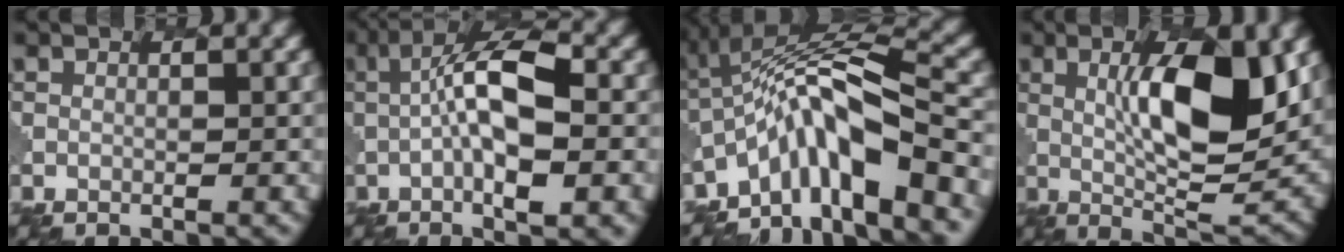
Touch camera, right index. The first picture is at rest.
{"total": 8.7, "force": [-0.5, 2.3, 8.3], "torque": [-0.139, 0.012, -0.008]}
{"total": 9.1, "force": [-4.7, 2.3, 7.4], "torque": [-0.122, 0.016, -0.085]}
{"total": 10.0, "force": [2.0, 2.8, 9.4], "torque": [-0.140, -0.005, 0.044]}